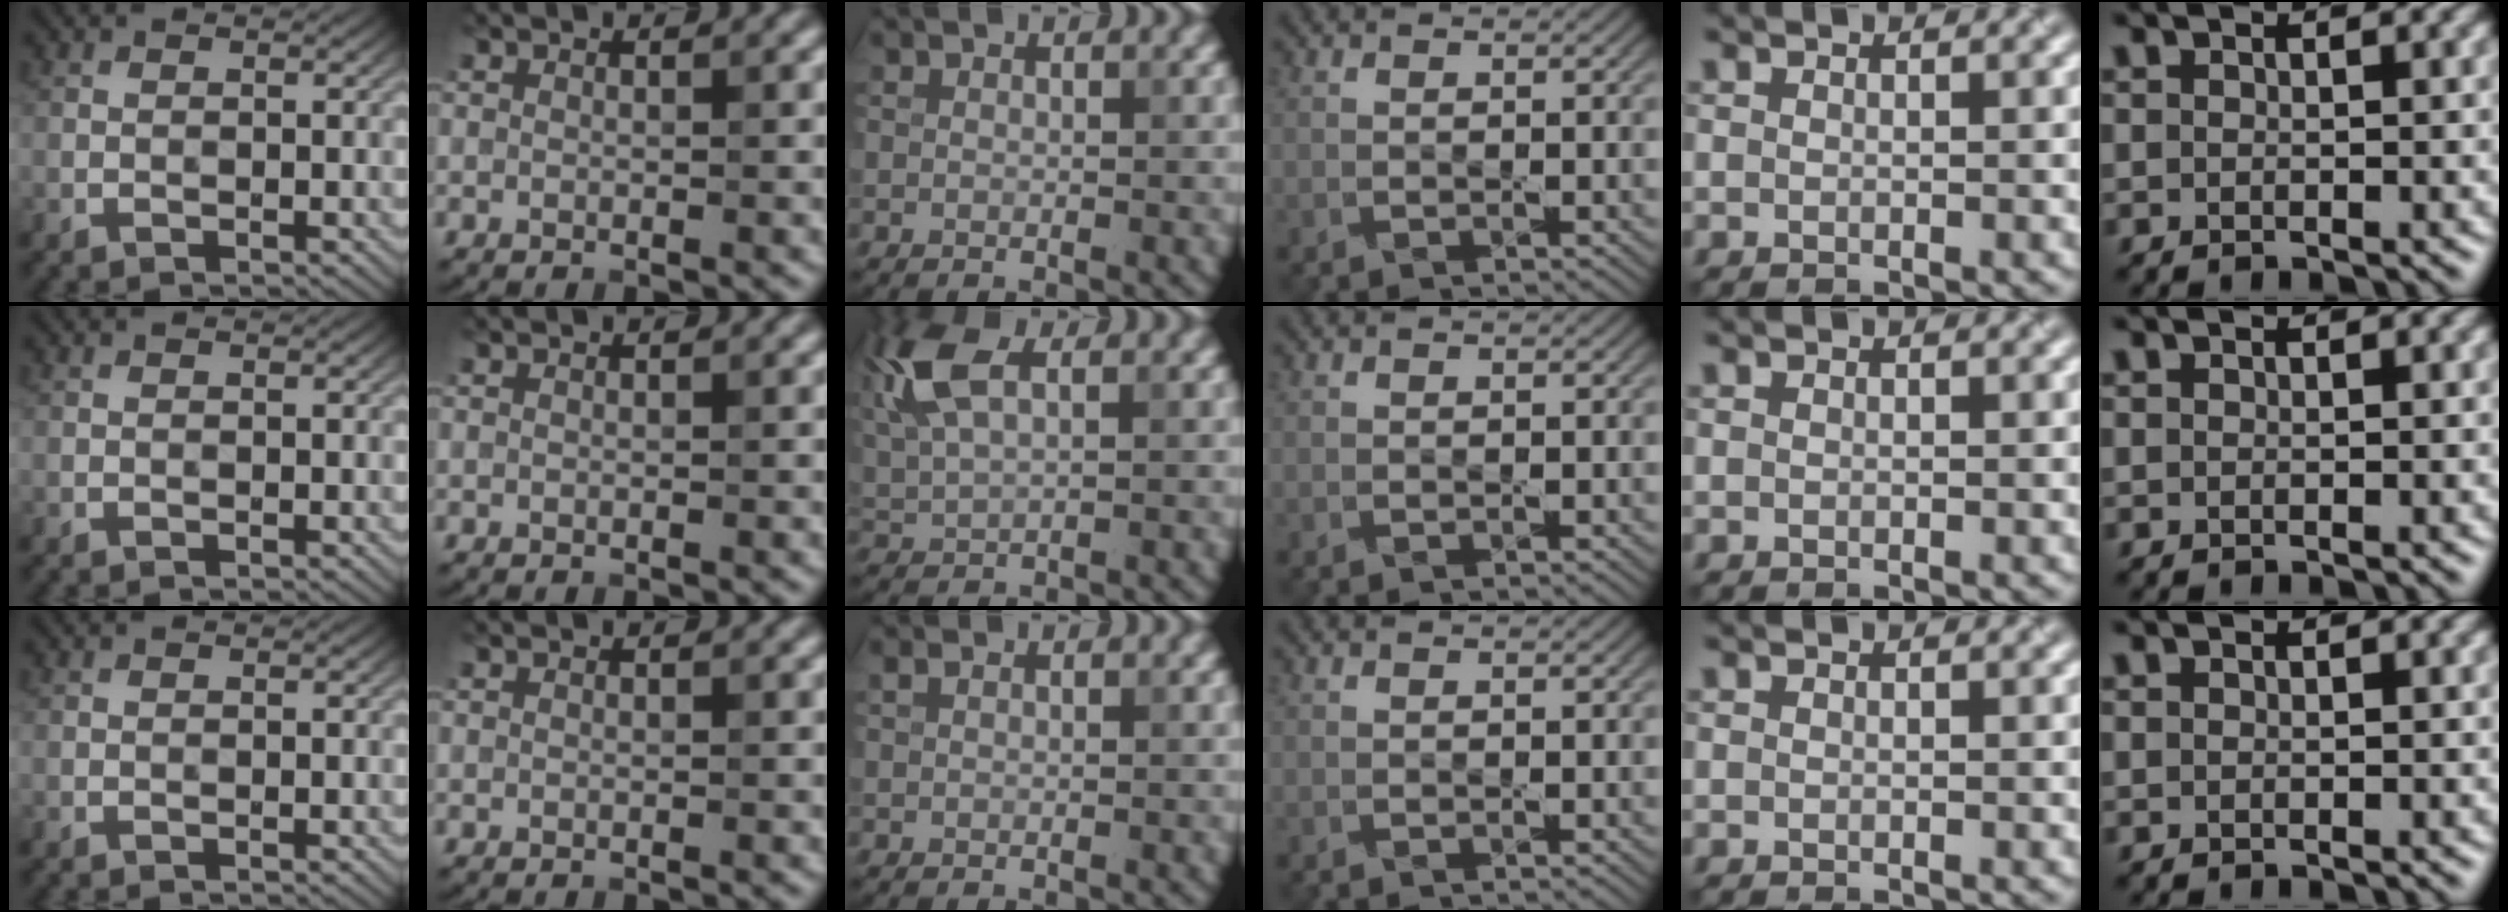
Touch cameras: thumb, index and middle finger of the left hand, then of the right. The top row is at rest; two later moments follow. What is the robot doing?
{"motion": "press", "object": "joystick"}